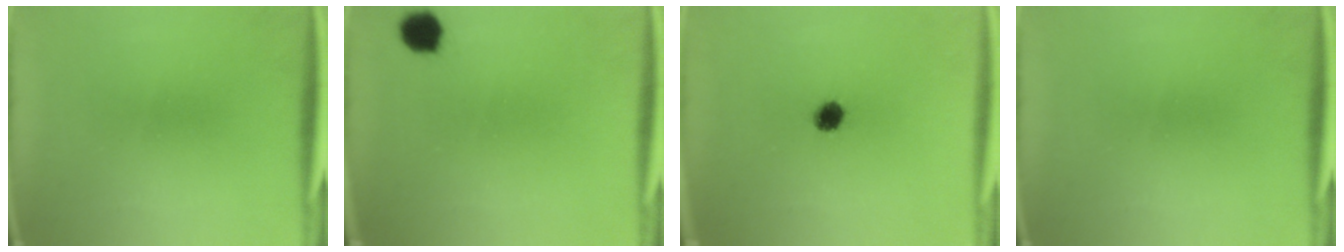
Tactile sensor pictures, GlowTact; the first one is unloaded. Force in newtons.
{"total": 4.4}
{"total": 3.9}
{"total": 0.0}